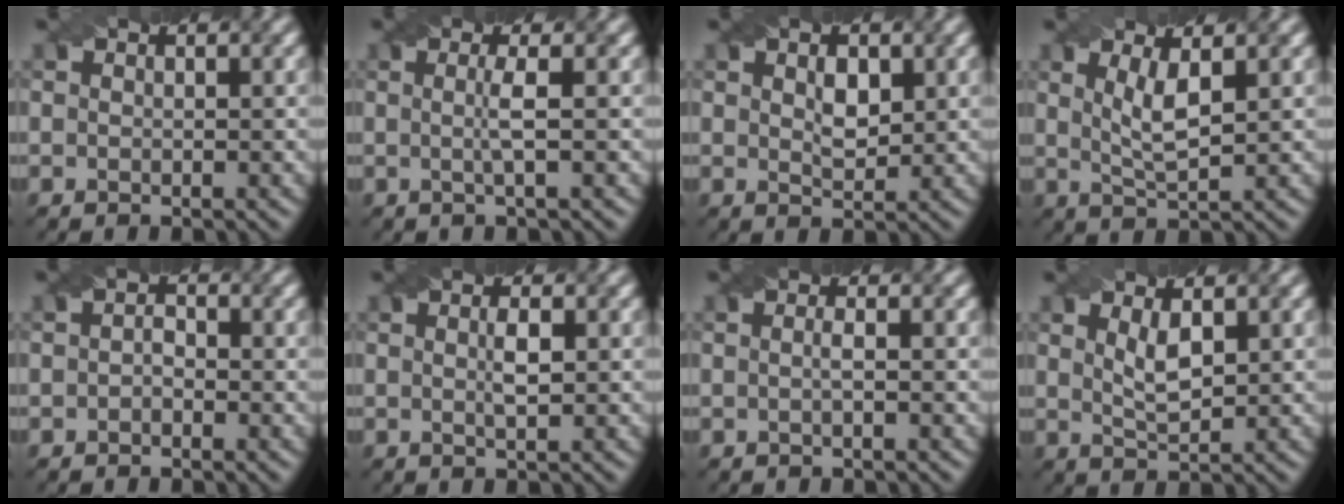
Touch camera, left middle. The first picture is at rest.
{"total": 2.1, "force": [0.0, 0.3, 2.0], "torque": [-0.042, 0.000, -0.006]}
{"total": 2.2, "force": [0.8, 1.2, 1.7], "torque": [-0.031, -0.002, 0.017]}
{"total": 3.1, "force": [1.0, 0.7, 2.9], "torque": [-0.059, -0.003, 0.022]}
{"total": 1.1, "force": [-0.4, 0.7, 0.8], "torque": [-0.016, 0.002, -0.008]}
{"total": 1.6, "force": [0.2, 0.3, 1.6], "torque": [-0.030, 0.003, 0.003]}
{"total": 1.0, "force": [-0.1, 0.2, 1.0], "torque": [-0.016, -0.002, -0.004]}
{"total": 2.4, "force": [1.0, 0.7, 2.1], "torque": [-0.042, -0.003, 0.021]}